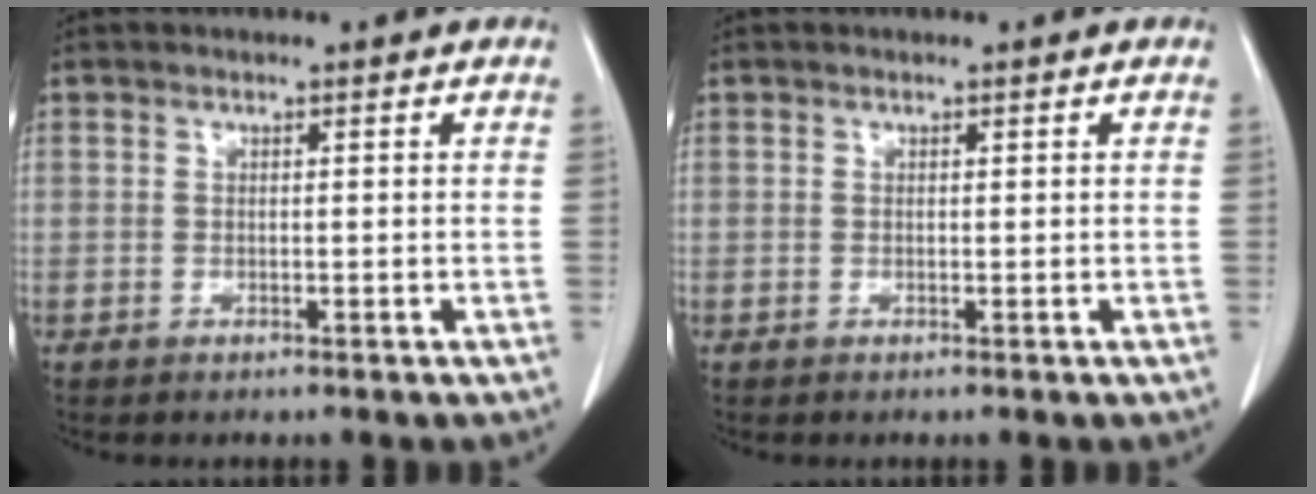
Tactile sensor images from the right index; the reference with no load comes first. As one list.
[{"total": 0.0}]